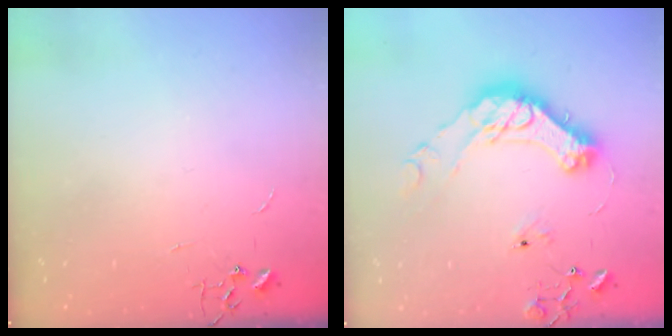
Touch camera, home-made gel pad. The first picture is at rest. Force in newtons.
{"total": 17.4, "press": 17.2, "slide": 2.4}